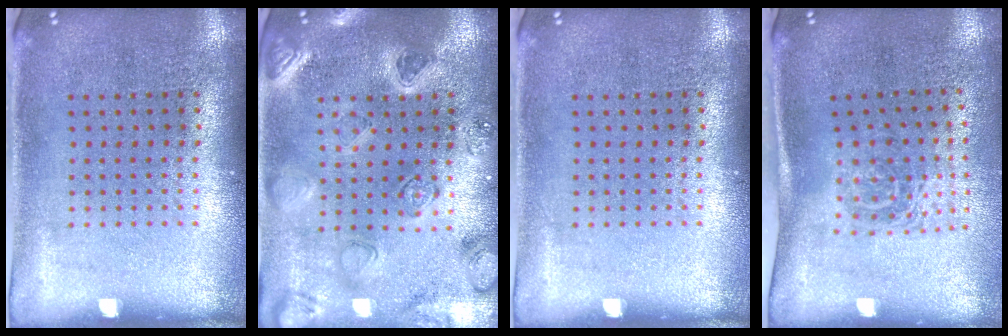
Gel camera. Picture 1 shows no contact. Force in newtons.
{"total": 2.3, "press": 2.3, "slide": 0.3}
{"total": 0.0}
{"total": 1.7, "press": 1.1, "slide": 1.3}